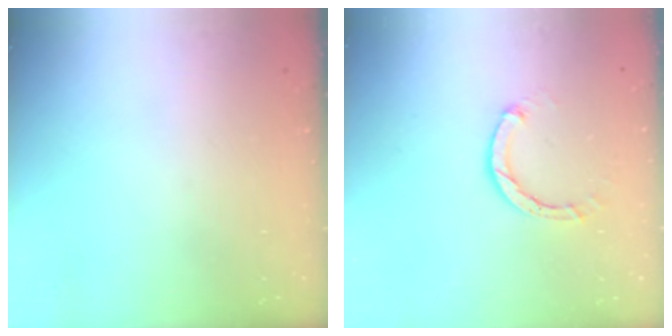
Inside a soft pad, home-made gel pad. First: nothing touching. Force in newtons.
{"total": 3.0, "press": 3.0, "slide": 0.4}